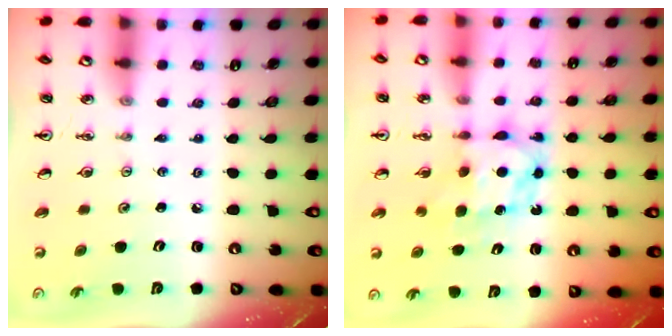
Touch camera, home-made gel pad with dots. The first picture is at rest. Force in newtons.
{"total": 6.5, "press": 6.5, "slide": 0.5}